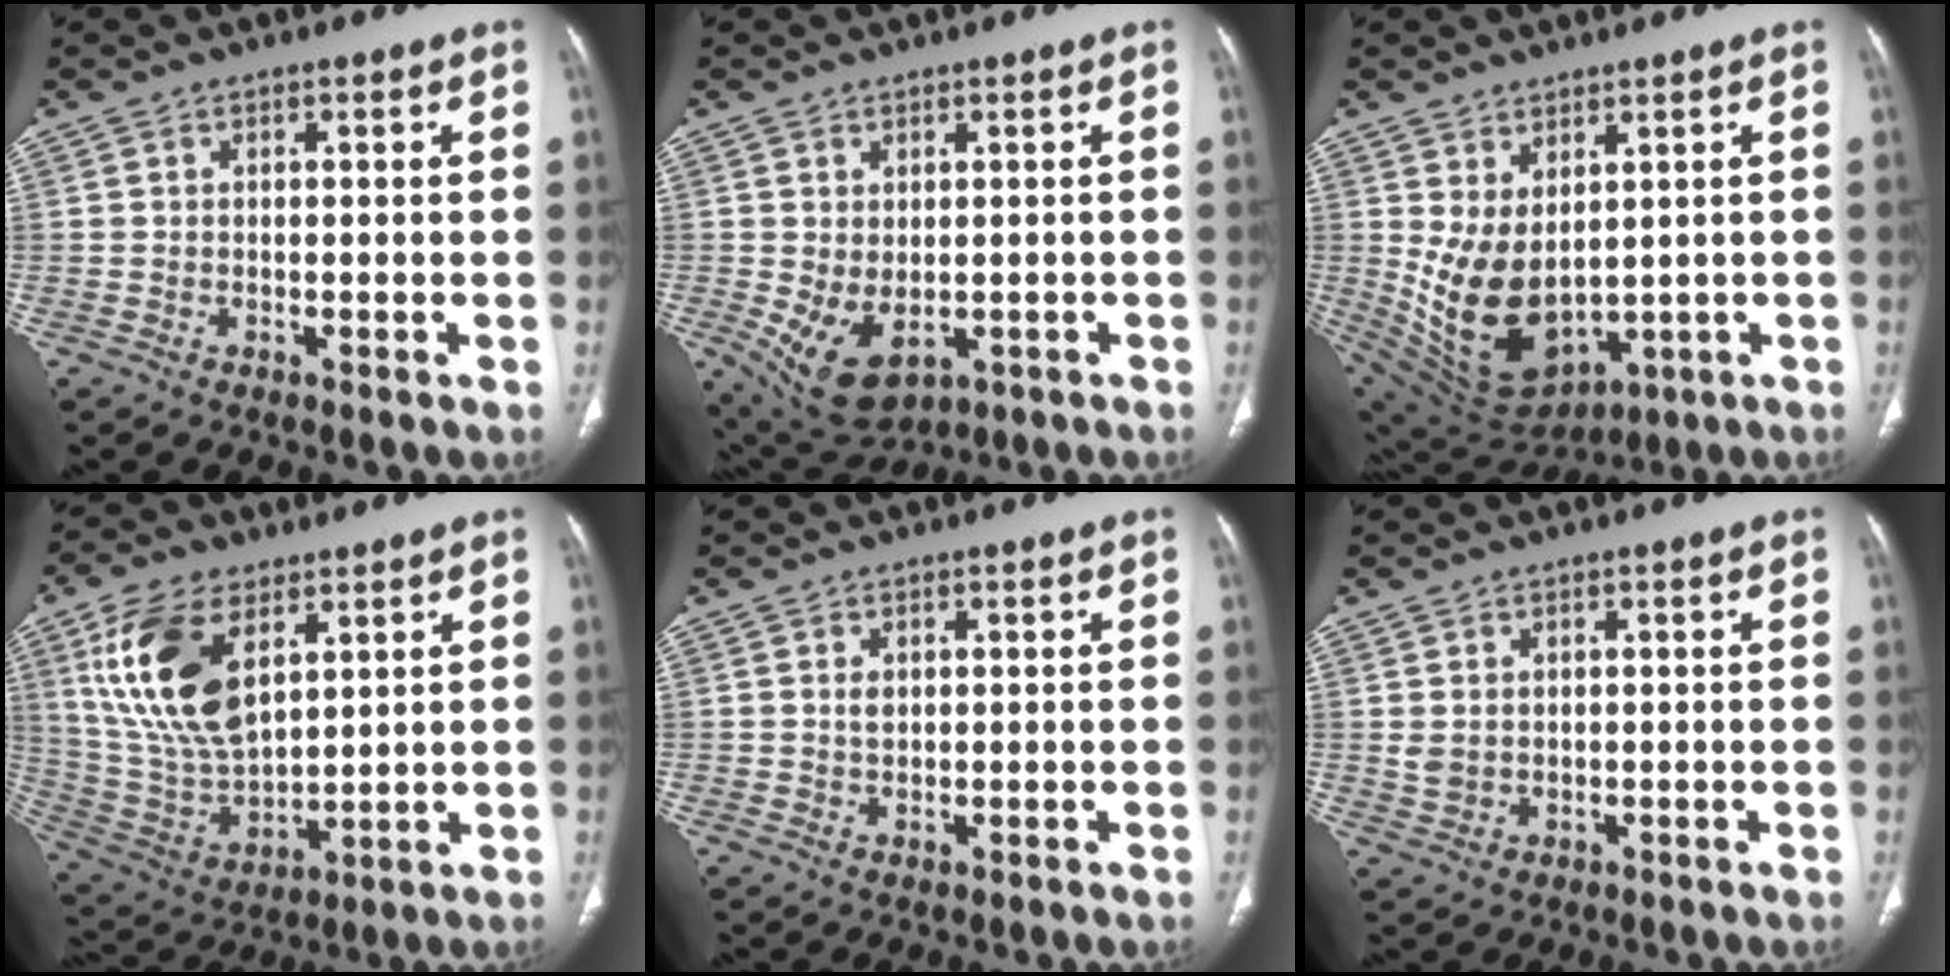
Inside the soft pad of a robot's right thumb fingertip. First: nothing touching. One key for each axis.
{"total": 8.5, "fx": -1.7, "fy": 5.4, "fz": 6.3, "tx": -0.104, "ty": -0.005, "tz": -0.003}
{"total": 13.1, "fx": 1.1, "fy": 8.2, "fz": 10.1, "tx": -0.166, "ty": -0.023, "tz": 0.061}
{"total": 17.6, "fx": 7.1, "fy": 9.3, "fz": 13.1, "tx": -0.247, "ty": -0.025, "tz": 0.148}
{"total": 1.6, "fx": 0.4, "fy": 1.1, "fz": 1.1, "tx": -0.016, "ty": -0.003, "tz": 0.010}
{"total": 2.3, "fx": 0.5, "fy": 1.8, "fz": 1.3, "tx": -0.025, "ty": -0.003, "tz": 0.019}